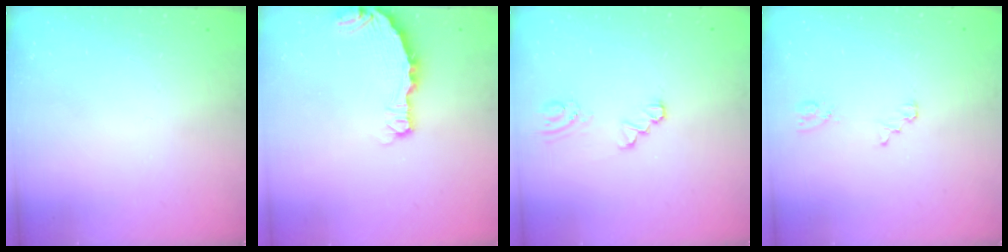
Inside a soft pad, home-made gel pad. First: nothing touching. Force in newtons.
{"total": 4.6, "press": 4.6, "slide": 0.5}
{"total": 0.9, "press": 0.9, "slide": 0.1}
{"total": 2.7, "press": 2.7, "slide": 0.4}